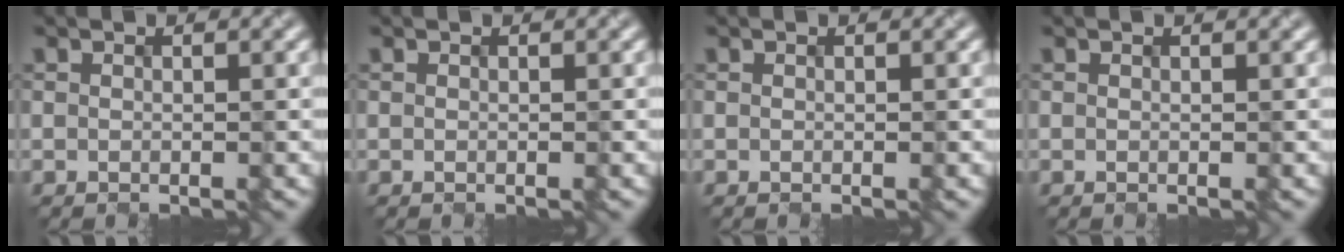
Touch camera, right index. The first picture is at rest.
{"total": 0.0}
{"total": 0.0}
{"total": 0.8, "force": [0.6, 0.4, 0.4], "torque": [0.004, 0.001, -0.005]}